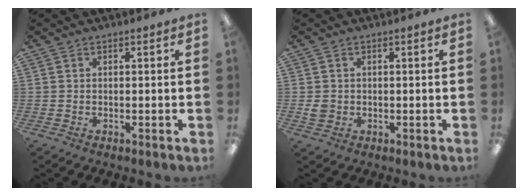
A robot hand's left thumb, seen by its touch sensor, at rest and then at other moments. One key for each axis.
{"total": 2.4, "fx": 0.1, "fy": 2.1, "fz": 1.2, "tx": -0.024, "ty": 0.006, "tz": 0.001}